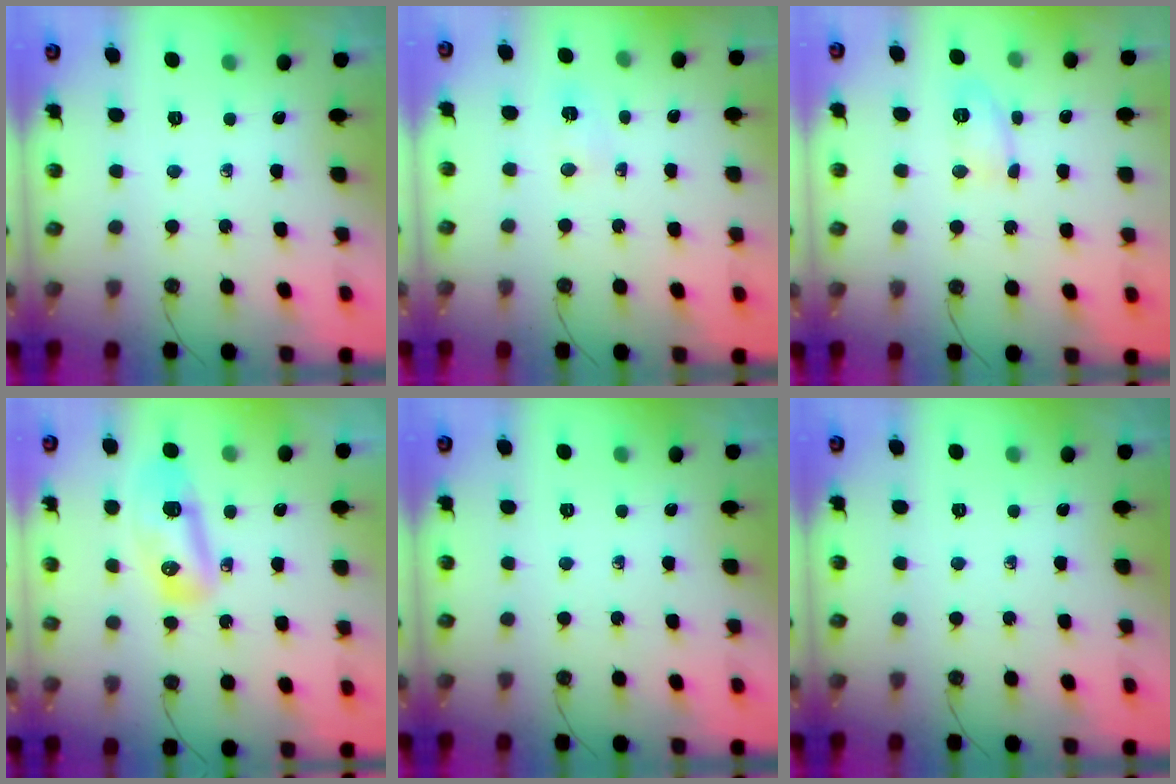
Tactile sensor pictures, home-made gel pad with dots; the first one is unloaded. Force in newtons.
{"total": 18.5, "press": 4.2, "slide": 18.0}
{"total": 8.3, "press": 7.0, "slide": 4.4}
{"total": 15.6, "press": 12.0, "slide": 10.0}
{"total": 0.0}
{"total": 0.0}